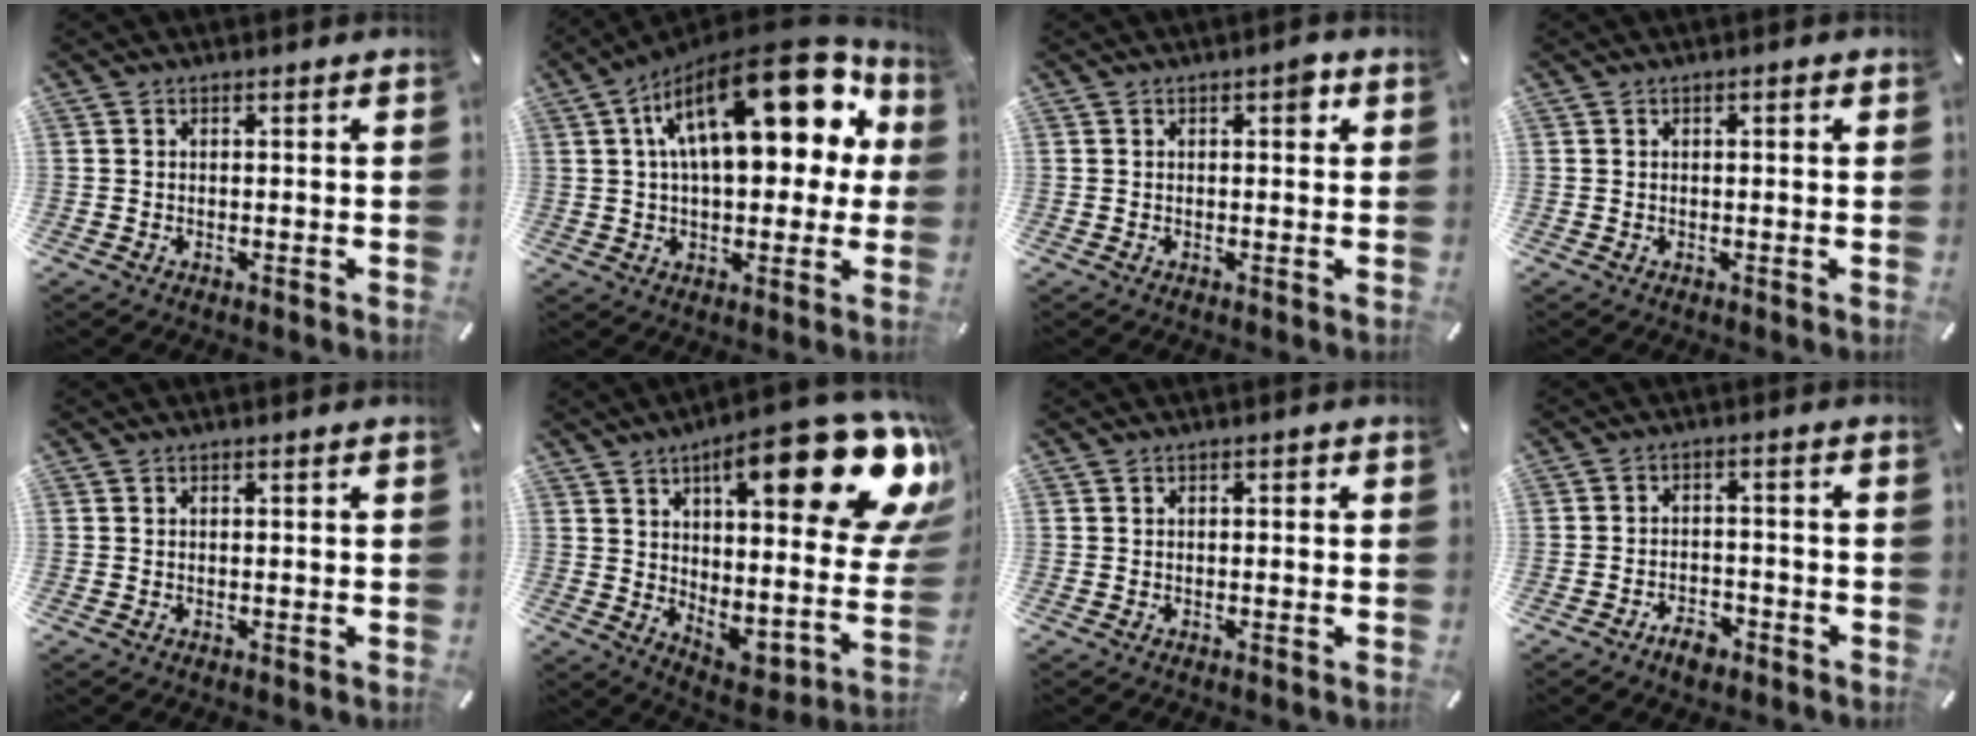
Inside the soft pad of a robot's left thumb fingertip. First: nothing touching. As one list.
[{"total": 25.2, "force": [9.0, 11.2, 20.7], "torque": [-0.336, -0.040, 0.142]}, {"total": 3.0, "force": [0.9, 1.5, 2.5], "torque": [-0.021, -0.002, 0.005]}, {"total": 0.9, "force": [0.2, 0.4, 0.8], "torque": [-0.015, 0.004, 0.001]}, {"total": 0.0}, {"total": 24.7, "force": [10.5, 10.0, 20.0], "torque": [-0.242, -0.094, 0.177]}, {"total": 0.8, "force": [0.0, 0.5, 0.6], "torque": [-0.011, 0.004, -0.002]}, {"total": 4.5, "force": [-3.4, 2.2, 2.0], "torque": [-0.038, 0.017, -0.064]}]